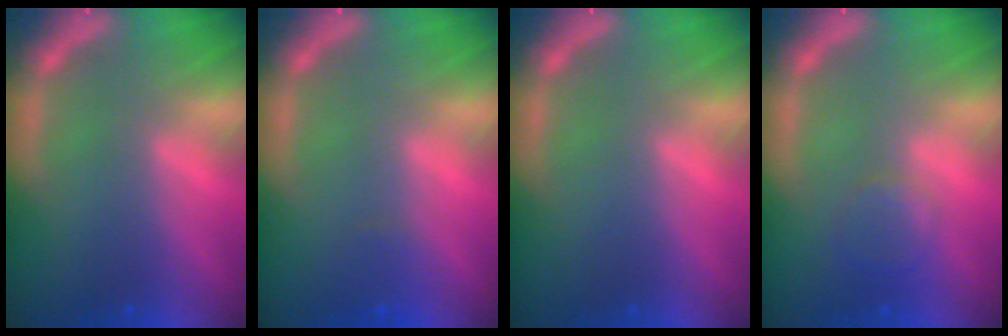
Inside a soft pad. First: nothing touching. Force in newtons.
{"total": 1.4}
{"total": 0.0}
{"total": 2.4}